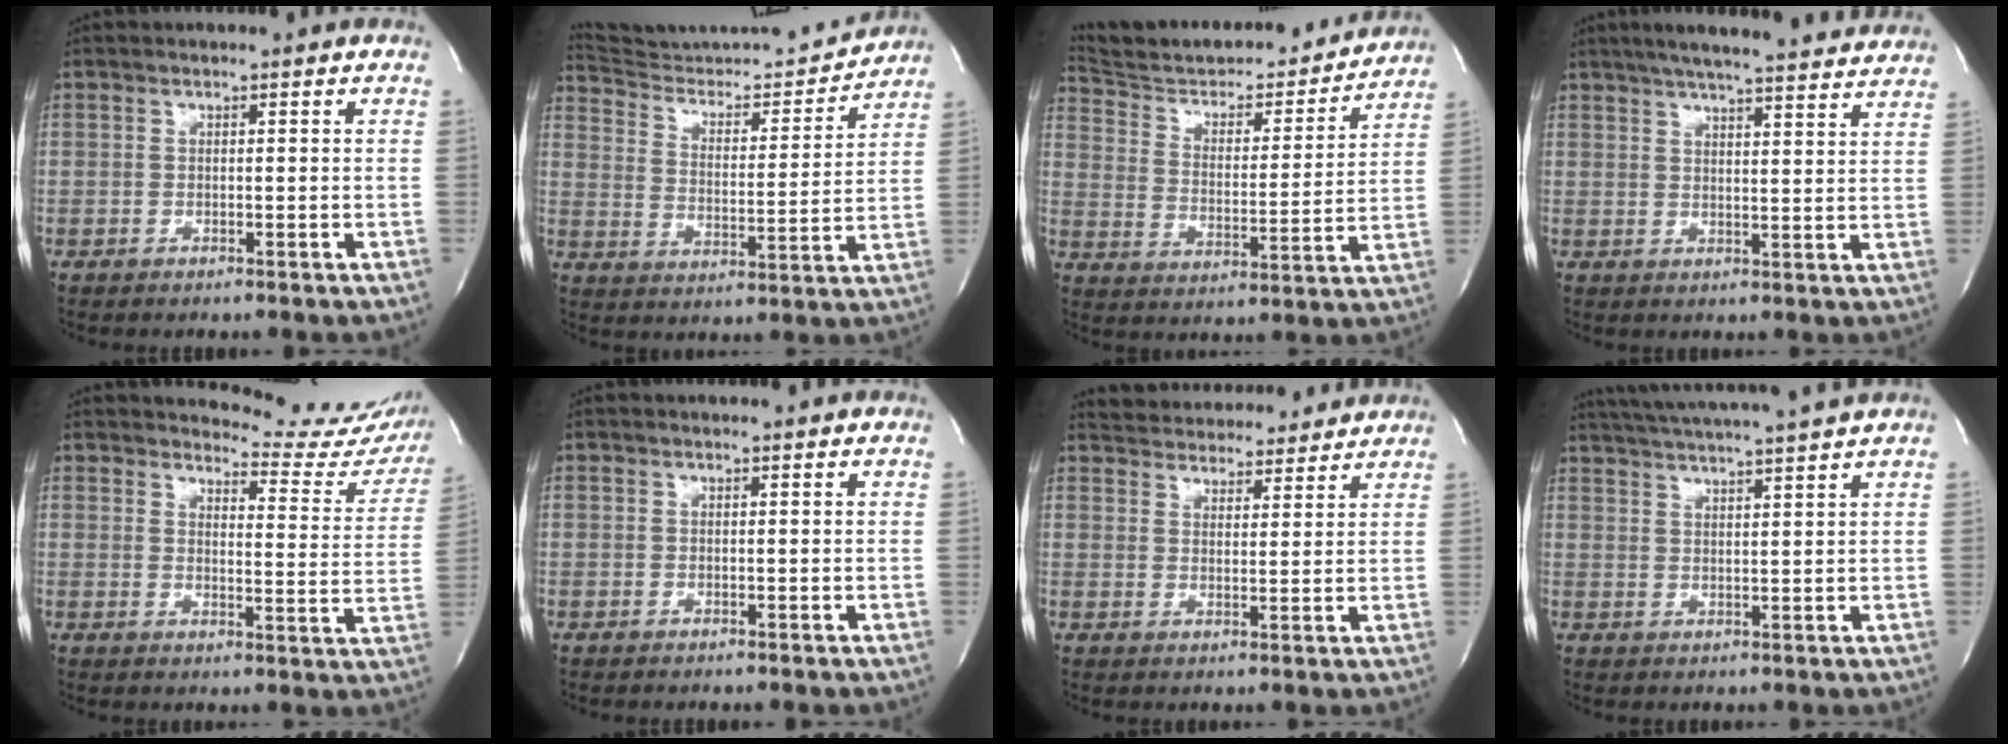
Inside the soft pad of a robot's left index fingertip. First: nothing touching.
{"total": 16.1, "force": [16.0, 0.9, 2.0], "torque": [-0.038, -0.035, 0.241]}
{"total": 21.5, "force": [20.3, 3.8, 5.9], "torque": [-0.093, -0.023, 0.296]}
{"total": 19.9, "force": [17.7, 1.8, 8.8], "torque": [-0.137, 0.009, 0.223]}
{"total": 14.3, "force": [14.0, 2.0, 1.6], "torque": [-0.005, -0.096, 0.138]}
{"total": 1.7, "force": [1.6, 0.3, 0.2], "torque": [-0.014, 0.009, 0.015]}
{"total": 13.4, "force": [12.7, 3.2, 2.5], "torque": [-0.037, 0.016, 0.173]}
{"total": 13.4, "force": [12.1, -1.1, 5.6], "torque": [-0.111, 0.001, 0.173]}